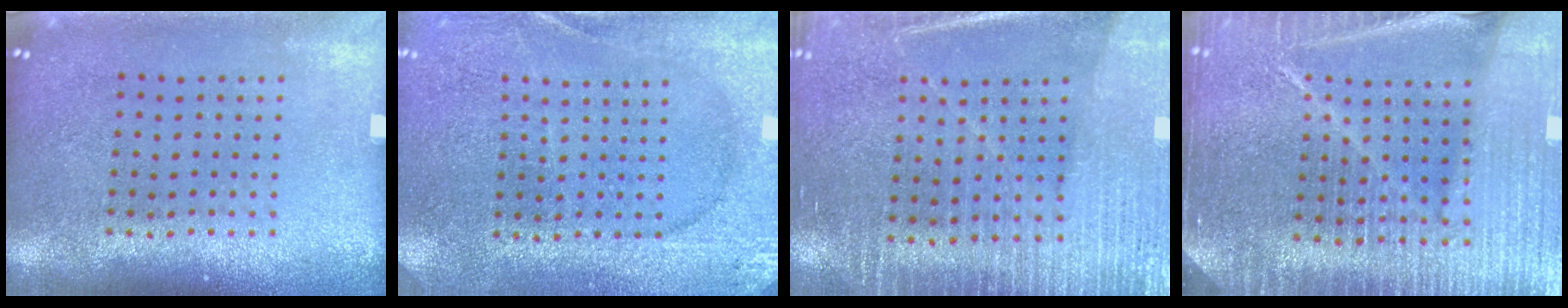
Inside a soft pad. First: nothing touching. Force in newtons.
{"total": 2.6, "press": 2.6, "slide": 0.4}
{"total": 3.3, "press": 3.0, "slide": 1.3}
{"total": 5.3, "press": 4.7, "slide": 2.4}